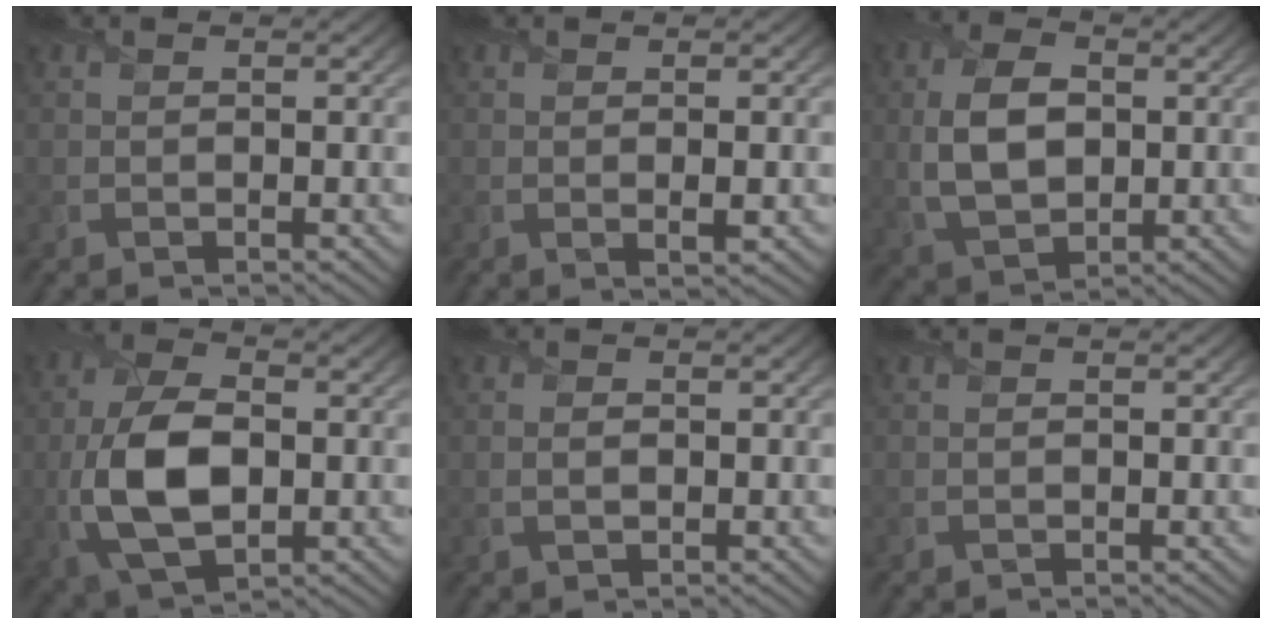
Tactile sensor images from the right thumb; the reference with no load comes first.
{"total": 1.6, "force": [-0.1, 0.2, 1.6], "torque": [-0.030, -0.002, -0.001]}
{"total": 8.4, "force": [0.5, 5.4, 6.4], "torque": [-0.144, 0.000, 0.006]}
{"total": 11.4, "force": [-1.6, 6.3, 9.3], "torque": [-0.217, -0.006, -0.029]}
{"total": 1.5, "force": [0.0, 1.0, 1.2], "torque": [-0.025, -0.001, 0.004]}
{"total": 0.0}